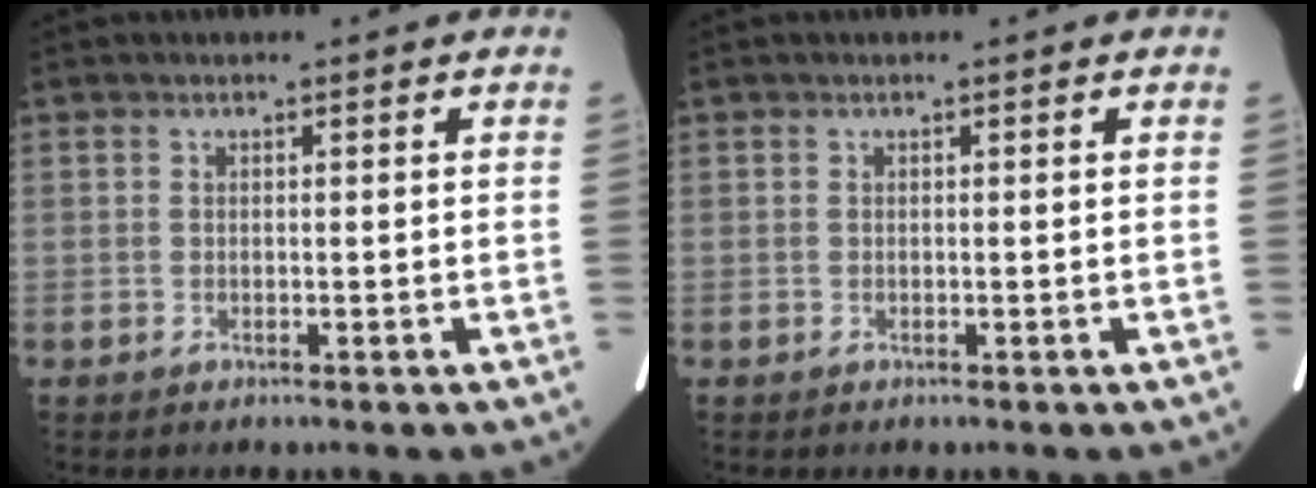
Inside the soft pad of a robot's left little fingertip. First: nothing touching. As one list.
[{"total": 0.0}]